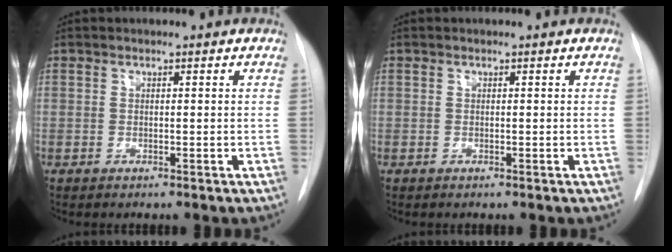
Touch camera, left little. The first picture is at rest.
{"total": 0.0}